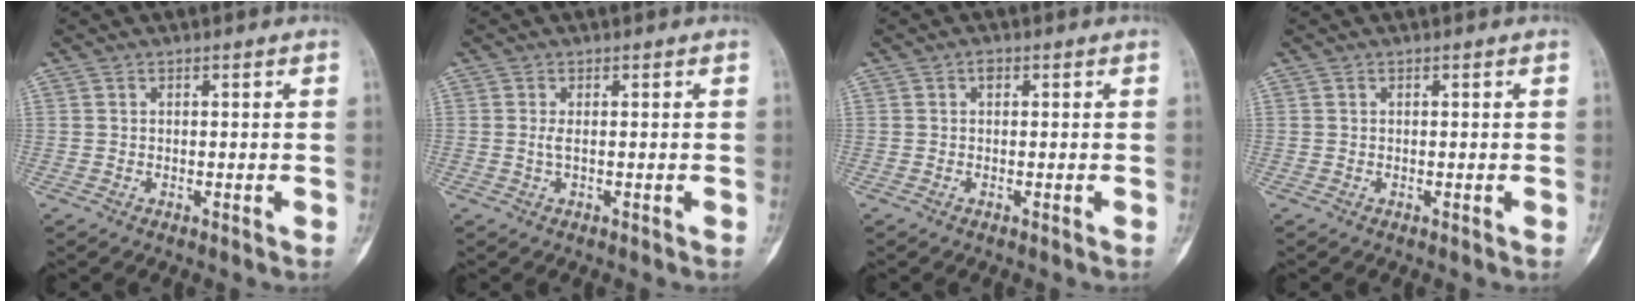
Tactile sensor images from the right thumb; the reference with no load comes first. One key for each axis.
{"total": 1.1, "fx": 0.0, "fy": 0.2, "fz": 1.1, "tx": -0.031, "ty": -0.003, "tz": 0.003}
{"total": 1.0, "fx": 0.1, "fy": 0.6, "fz": 0.8, "tx": -0.010, "ty": 0.004, "tz": -0.002}
{"total": 0.0}